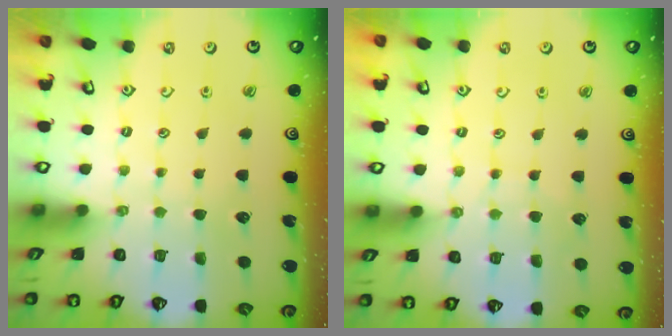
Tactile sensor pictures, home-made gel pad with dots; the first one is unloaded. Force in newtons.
{"total": 3.6, "press": 3.6, "slide": 0.4}